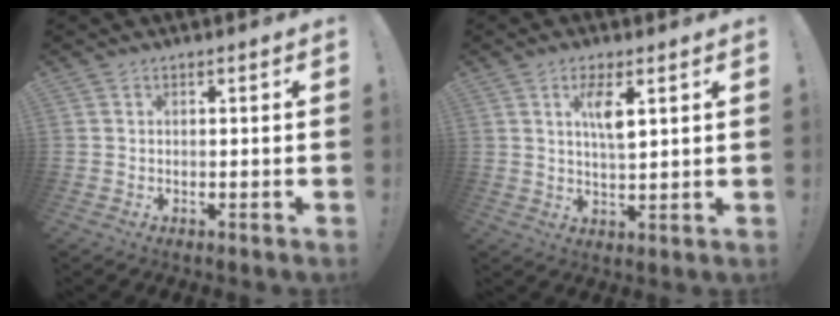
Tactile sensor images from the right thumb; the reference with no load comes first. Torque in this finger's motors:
{"motor_torque": [1.13, 1.49, 0.99, 0.16, 0.31]}